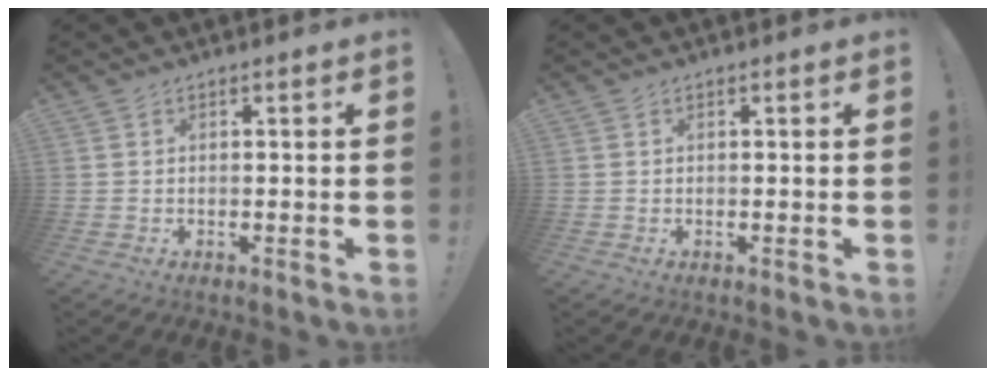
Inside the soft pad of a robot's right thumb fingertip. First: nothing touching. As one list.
[{"total": 0.0}]